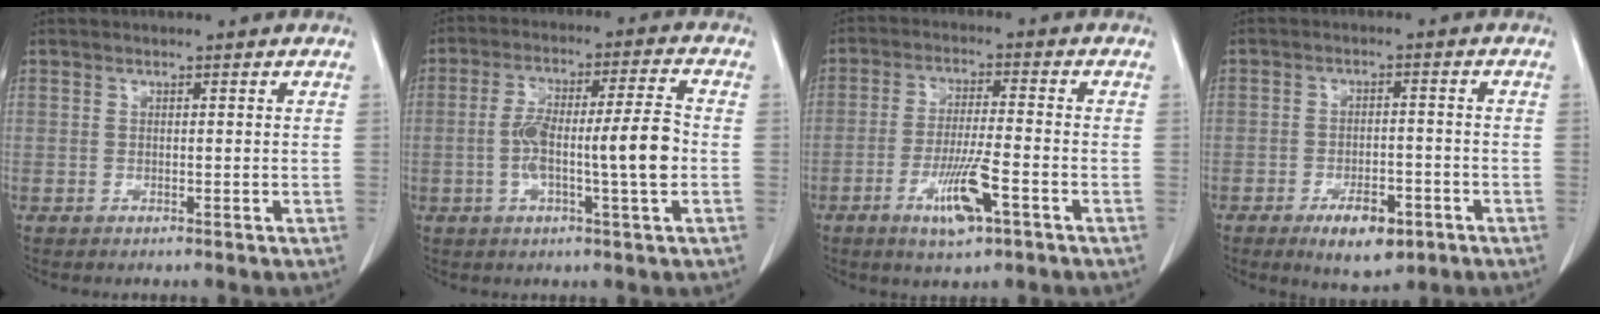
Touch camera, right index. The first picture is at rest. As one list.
[{"total": 10.7, "force": [-1.6, 0.7, 10.6], "torque": [-0.184, 0.016, -0.031]}, {"total": 8.1, "force": [-3.8, 0.9, 7.0], "torque": [-0.134, -0.010, -0.065]}, {"total": 6.8, "force": [-3.8, 2.6, 5.0], "torque": [-0.079, -0.004, -0.050]}]